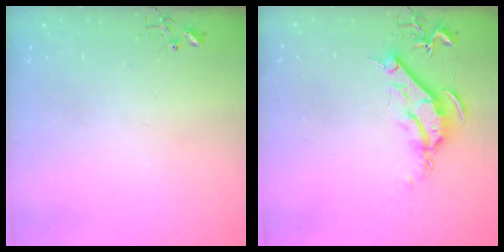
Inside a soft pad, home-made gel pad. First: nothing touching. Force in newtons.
{"total": 9.3, "press": 9.3, "slide": 0.6}